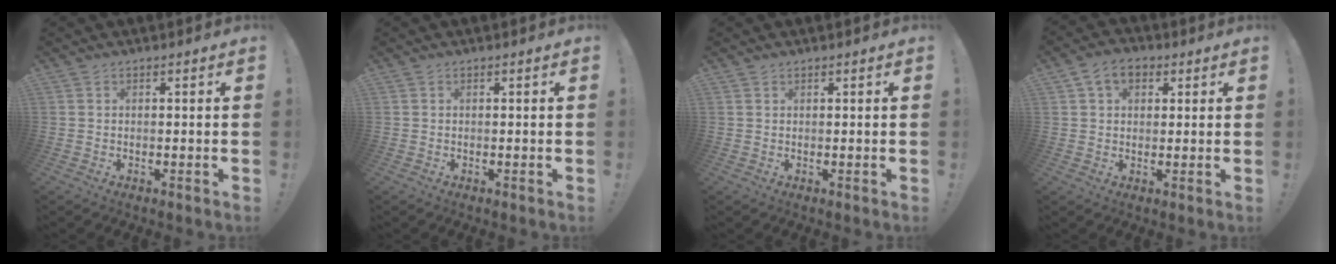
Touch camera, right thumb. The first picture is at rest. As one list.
[{"total": 0.0}, {"total": 0.6, "force": [0.5, 0.3, 0.0], "torque": [0.004, -0.002, 0.010]}, {"total": 6.9, "force": [2.8, 4.8, 4.1], "torque": [-0.069, 0.006, 0.055]}]